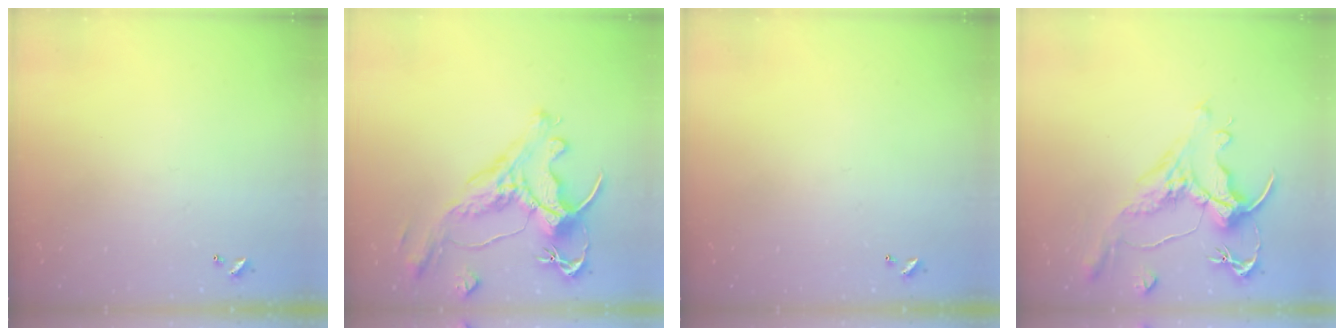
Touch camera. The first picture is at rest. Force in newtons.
{"total": 1.6, "press": 1.0, "slide": 1.3}
{"total": 0.0}
{"total": 1.5, "press": 0.4, "slide": 1.5}